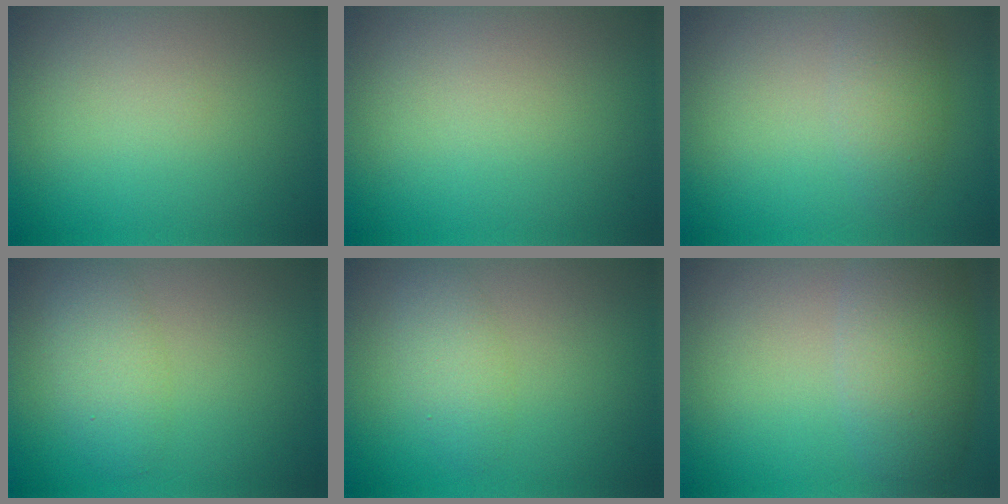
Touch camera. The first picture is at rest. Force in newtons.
{"total": 0.0}
{"total": 2.6, "press": 2.6, "slide": 0.1}
{"total": 2.8, "press": 2.8, "slide": 0.1}
{"total": 2.0, "press": 2.0, "slide": 0.1}
{"total": 5.2, "press": 5.2, "slide": 0.5}